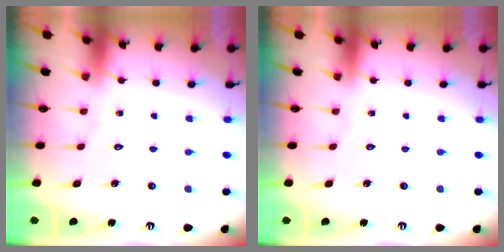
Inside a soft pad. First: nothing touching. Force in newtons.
{"total": 0.0}